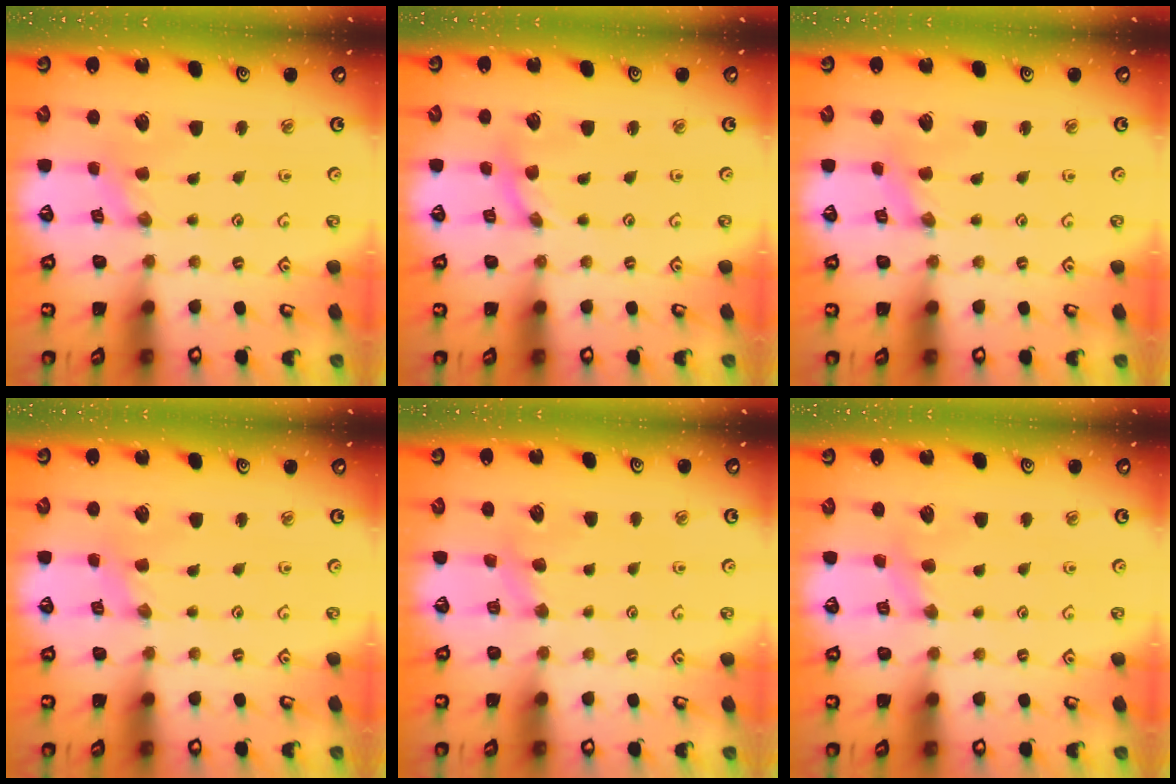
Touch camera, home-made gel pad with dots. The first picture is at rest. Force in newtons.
{"total": 0.0}
{"total": 0.0}
{"total": 0.0}
{"total": 3.3, "press": 3.2, "slide": 0.5}
{"total": 4.1, "press": 4.0, "slide": 0.6}